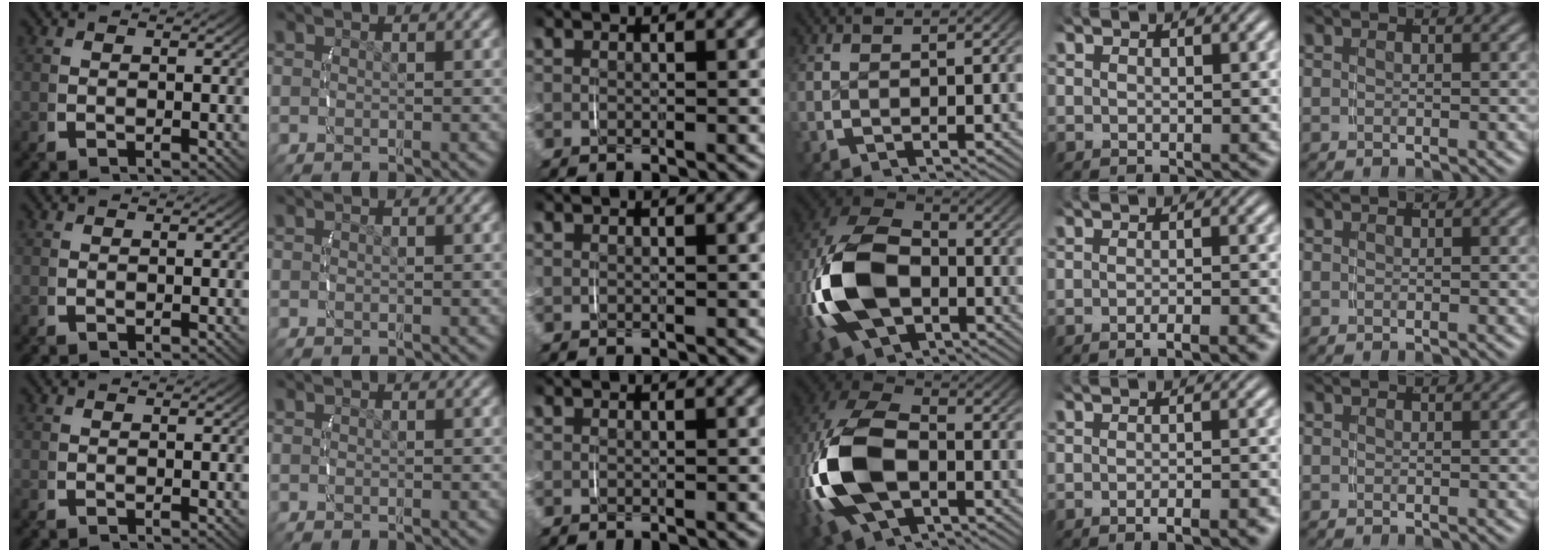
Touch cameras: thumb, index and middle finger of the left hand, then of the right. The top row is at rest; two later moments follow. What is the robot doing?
{"motion": "grasp_and_lifting", "object": "velcro strap"}